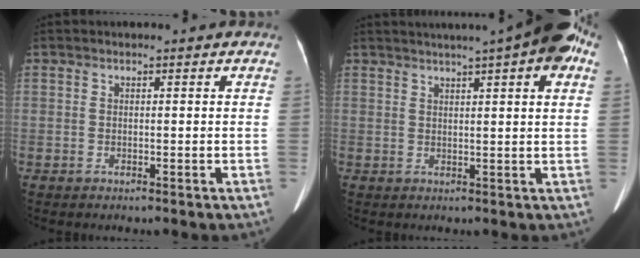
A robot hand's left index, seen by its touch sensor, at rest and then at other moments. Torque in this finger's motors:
{"motor_torque": [0.99, -1.15, 0.24, 0.15]}